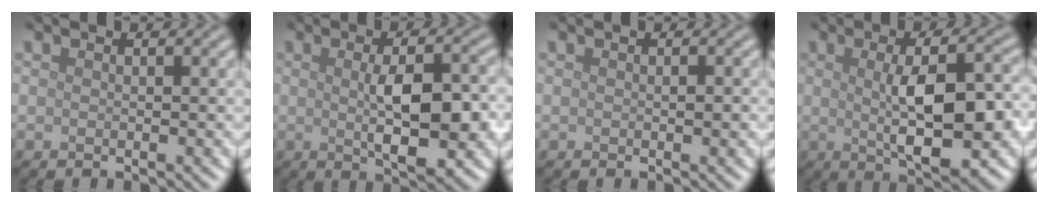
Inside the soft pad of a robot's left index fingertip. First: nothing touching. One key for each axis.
{"total": 6.4, "fx": -0.2, "fy": 2.2, "fz": 6.0, "tx": -0.099, "ty": -0.003, "tz": 0.001}
{"total": 0.6, "fx": 0.0, "fy": 0.3, "fz": 0.5, "tx": -0.008, "ty": 0.000, "tz": 0.001}
{"total": 8.4, "fx": -0.1, "fy": 2.9, "fz": 7.8, "tx": -0.119, "ty": -0.001, "tz": 0.001}